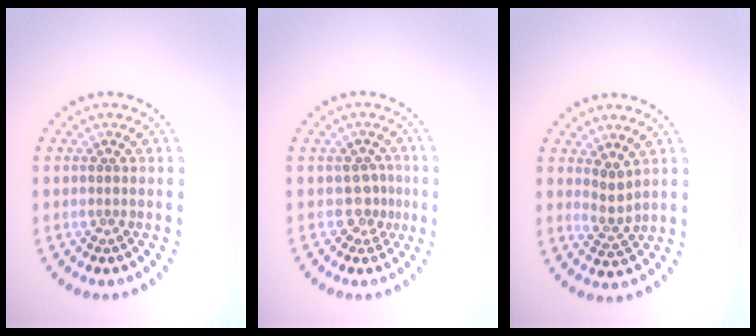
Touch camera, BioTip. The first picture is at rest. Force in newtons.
{"total": 1.8, "press": 1.3, "slide": 1.2}
{"total": 1.8, "press": 1.4, "slide": 1.1}